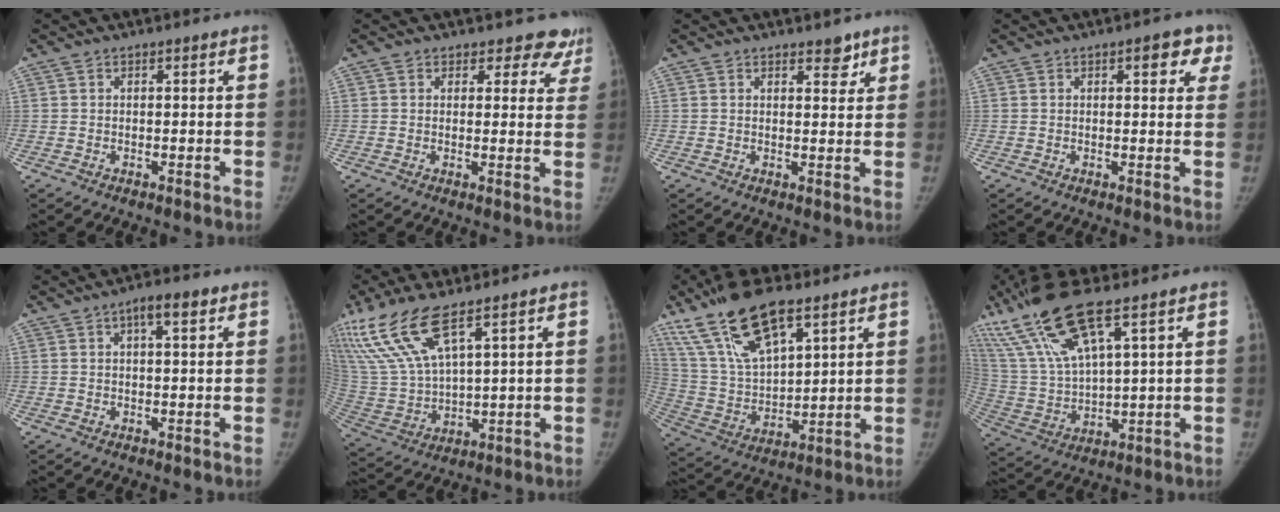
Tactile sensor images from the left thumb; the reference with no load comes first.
{"total": 5.3, "force": [4.2, 3.2, 0.2], "torque": [0.050, -0.018, 0.031]}
{"total": 2.8, "force": [2.1, 1.4, 1.2], "torque": [0.004, -0.013, 0.028]}
{"total": 5.4, "force": [2.7, 2.6, 3.9], "torque": [-0.012, -0.004, 0.022]}
{"total": 3.9, "force": [1.7, 1.3, 3.2], "torque": [-0.046, 0.007, 0.024]}
{"total": 14.6, "force": [9.3, 4.2, 10.5], "torque": [-0.233, -0.032, 0.202]}
{"total": 18.3, "force": [11.5, 6.9, 12.5], "torque": [-0.219, -0.037, 0.228]}
{"total": 17.4, "force": [10.2, 4.0, 13.5], "torque": [-0.293, -0.028, 0.211]}